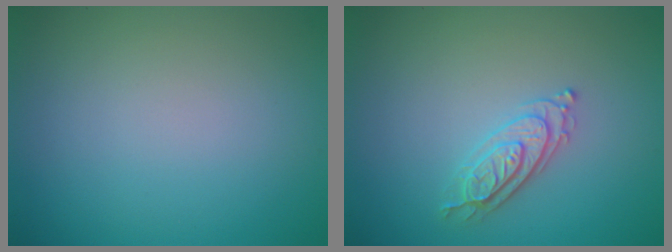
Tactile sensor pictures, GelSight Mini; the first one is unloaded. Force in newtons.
{"total": 2.4, "press": 2.3, "slide": 0.5}